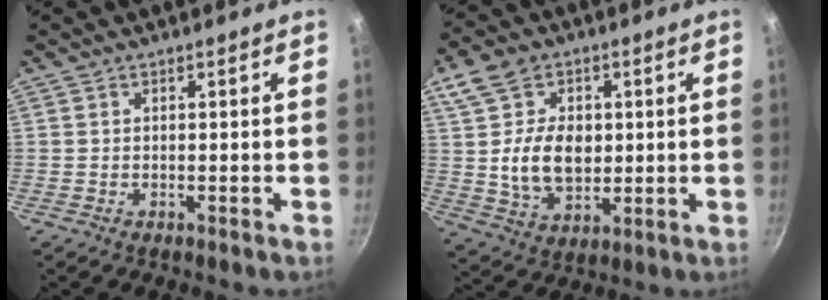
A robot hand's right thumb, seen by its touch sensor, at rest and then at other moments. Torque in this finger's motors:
{"motor_torque": [-0.05, 0.54, 0.45, 0.09, 0.14]}